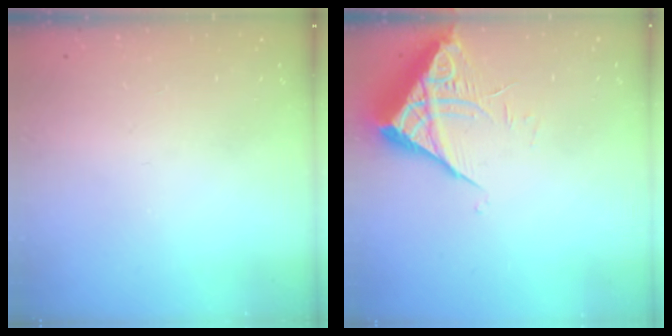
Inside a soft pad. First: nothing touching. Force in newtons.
{"total": 7.0, "press": 7.0, "slide": 0.6}